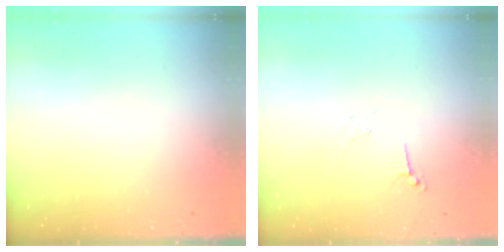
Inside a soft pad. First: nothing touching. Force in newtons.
{"total": 3.0, "press": 2.9, "slide": 0.8}